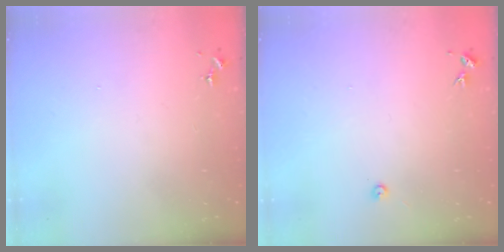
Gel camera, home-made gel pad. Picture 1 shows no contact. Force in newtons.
{"total": 3.0, "press": 3.0, "slide": 0.4}